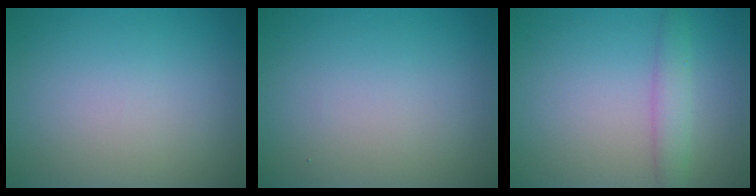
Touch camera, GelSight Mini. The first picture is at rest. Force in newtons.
{"total": 0.0}
{"total": 2.6, "press": 2.6, "slide": 0.0}